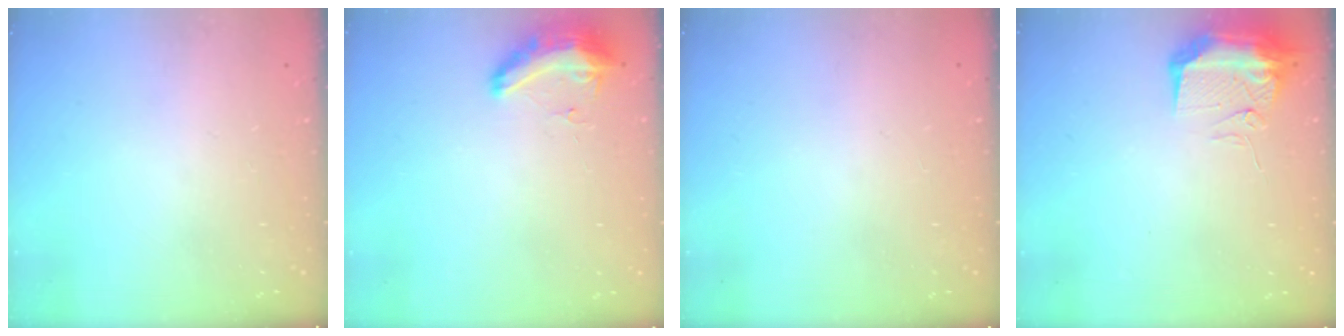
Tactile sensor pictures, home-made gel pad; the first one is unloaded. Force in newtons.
{"total": 8.6, "press": 8.5, "slide": 1.2}
{"total": 0.0}
{"total": 14.9, "press": 12.1, "slide": 8.7}